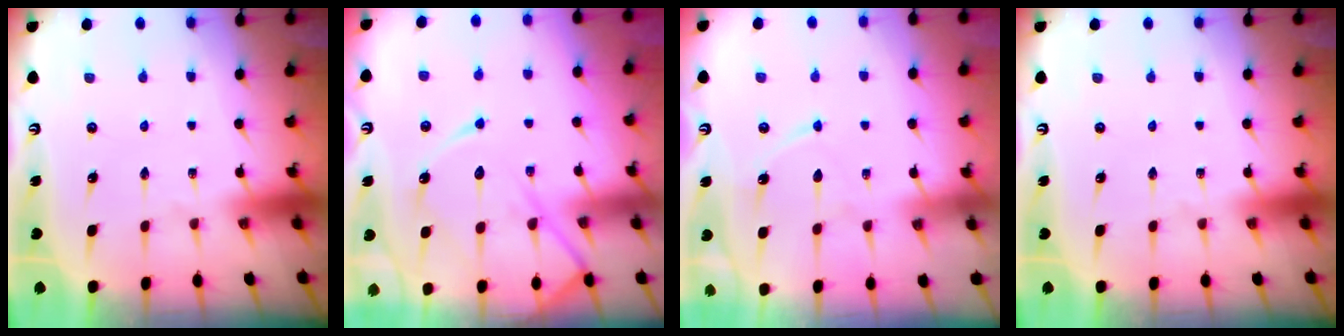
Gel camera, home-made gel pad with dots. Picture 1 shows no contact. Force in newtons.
{"total": 12.5, "press": 12.5, "slide": 0.8}
{"total": 6.1, "press": 6.0, "slide": 0.7}
{"total": 0.0}